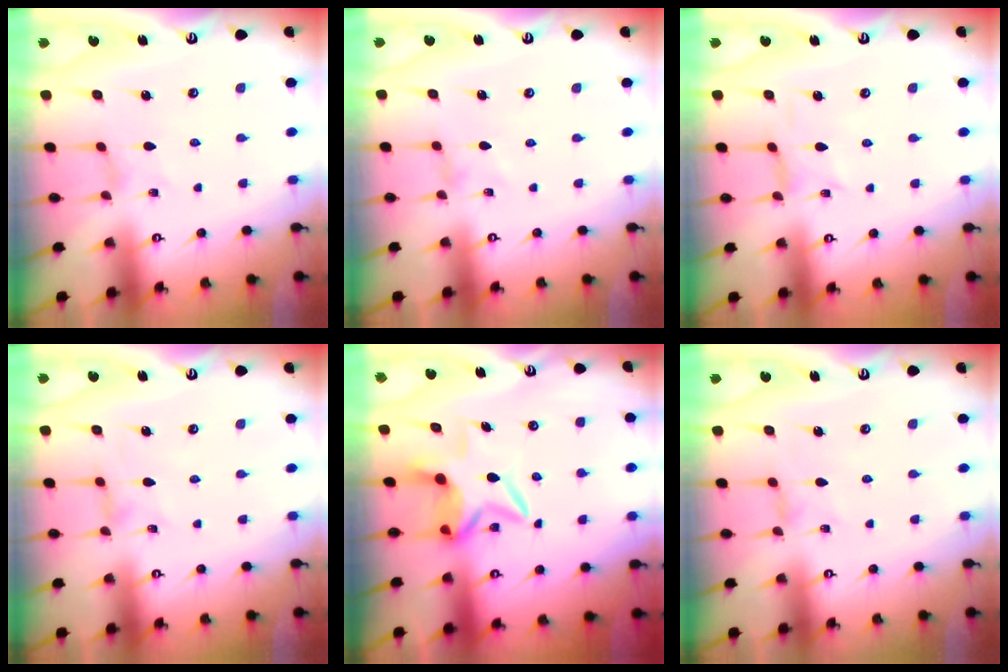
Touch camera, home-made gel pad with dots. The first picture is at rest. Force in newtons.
{"total": 0.0}
{"total": 0.8, "press": 0.7, "slide": 0.2}
{"total": 0.5, "press": 0.5, "slide": 0.2}
{"total": 7.0, "press": 7.0, "slide": 0.9}
{"total": 1.0, "press": 1.0, "slide": 0.2}